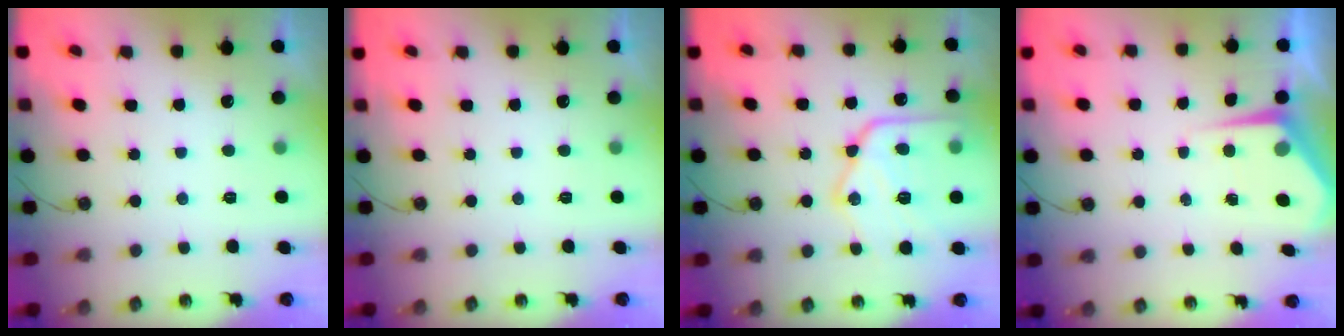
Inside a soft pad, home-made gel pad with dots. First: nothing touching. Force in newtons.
{"total": 0.0}
{"total": 19.5, "press": 19.5, "slide": 1.2}
{"total": 4.6, "press": 4.6, "slide": 0.4}